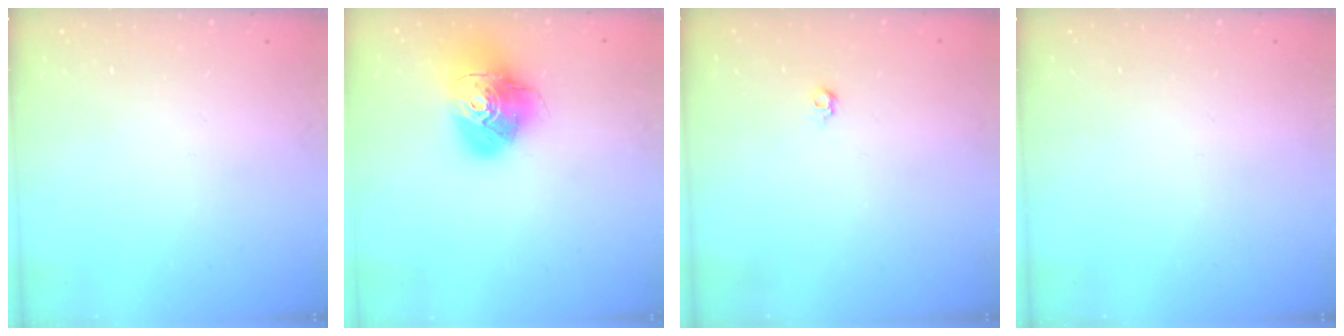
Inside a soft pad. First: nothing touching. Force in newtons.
{"total": 17.5, "press": 17.4, "slide": 2.0}
{"total": 4.0, "press": 3.9, "slide": 0.7}
{"total": 0.0}